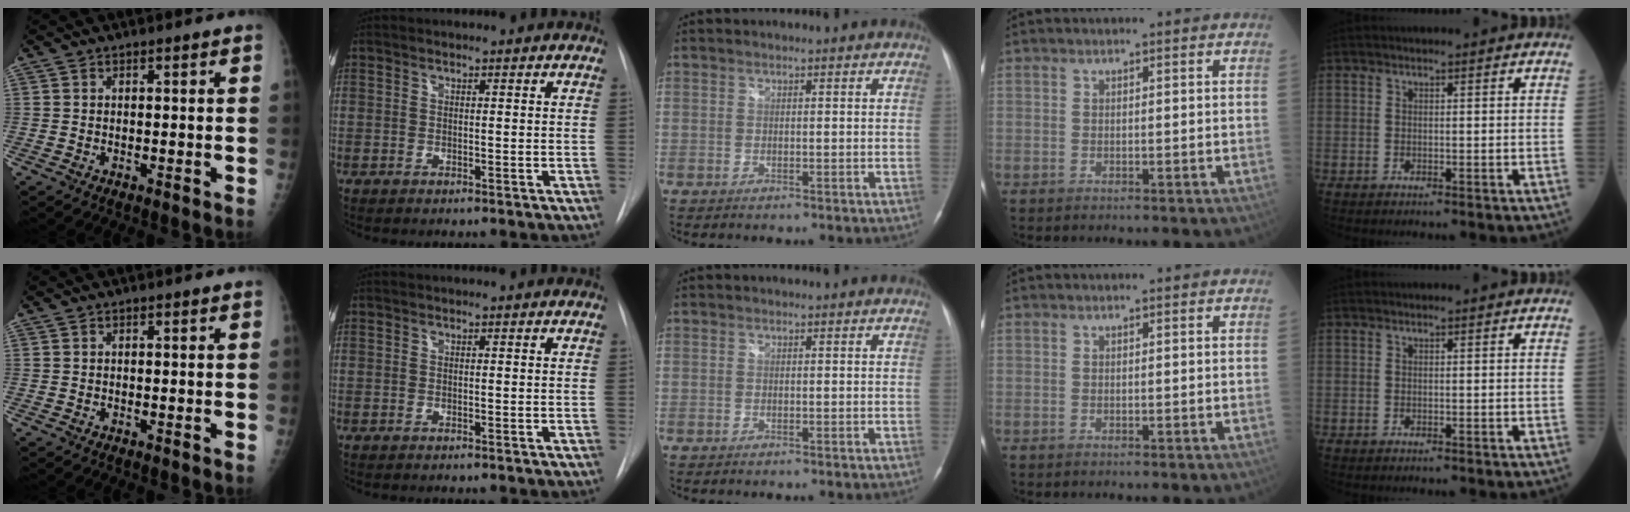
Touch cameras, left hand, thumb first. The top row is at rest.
{}